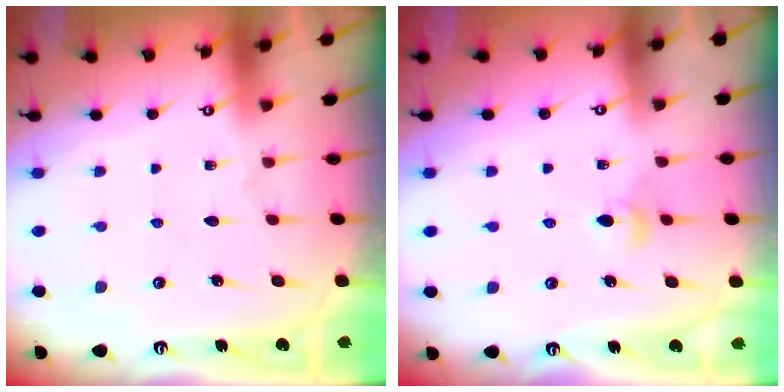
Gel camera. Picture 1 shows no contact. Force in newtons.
{"total": 3.9, "press": 3.8, "slide": 0.8}